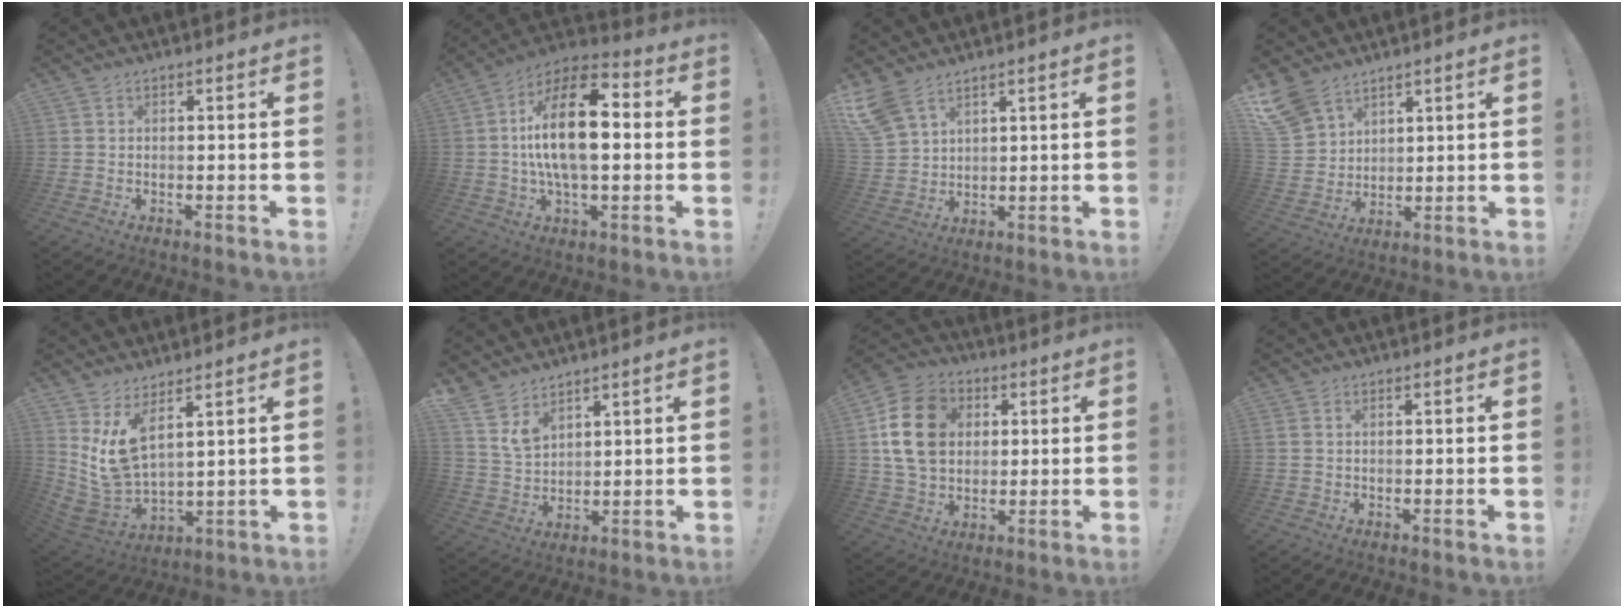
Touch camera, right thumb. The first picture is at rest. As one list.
[{"total": 19.4, "force": [1.1, 9.0, 17.2], "torque": [-0.299, 0.006, 0.011]}, {"total": 8.6, "force": [6.0, 4.5, 4.1], "torque": [-0.091, -0.028, 0.123]}, {"total": 9.9, "force": [7.3, 5.9, 3.3], "torque": [-0.075, -0.043, 0.150]}, {"total": 11.6, "force": [6.5, 5.1, 8.2], "torque": [-0.162, -0.048, 0.124]}, {"total": 7.4, "force": [5.8, 3.5, 2.9], "torque": [-0.052, -0.038, 0.113]}, {"total": 18.3, "force": [4.0, 14.1, 10.9], "torque": [-0.187, 0.001, 0.075]}, {"total": 0.9, "force": [0.5, 0.6, 0.6], "torque": [-0.016, 0.002, 0.010]}]